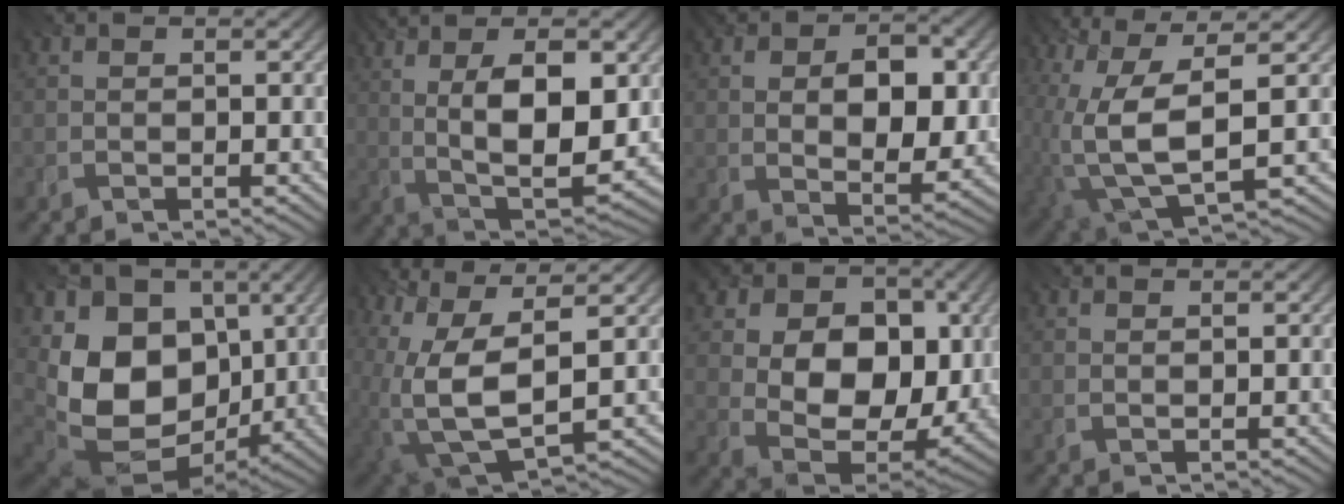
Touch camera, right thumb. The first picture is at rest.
{"total": 13.8, "force": [2.8, 5.6, 12.3], "torque": [-0.219, 0.002, 0.041]}
{"total": 10.2, "force": [1.5, 6.3, 7.8], "torque": [-0.123, 0.000, 0.011]}
{"total": 14.0, "force": [0.4, 6.5, 12.4], "torque": [-0.259, -0.024, 0.021]}
{"total": 16.9, "force": [-0.2, 12.5, 11.4], "torque": [-0.252, -0.043, 0.018]}
{"total": 13.8, "force": [0.7, 7.2, 11.8], "torque": [-0.248, -0.026, 0.023]}
{"total": 15.6, "force": [2.5, 11.4, 10.4], "torque": [-0.188, -0.002, 0.060]}
{"total": 0.7, "force": [0.6, 0.0, 0.4], "torque": [-0.006, -0.003, 0.008]}